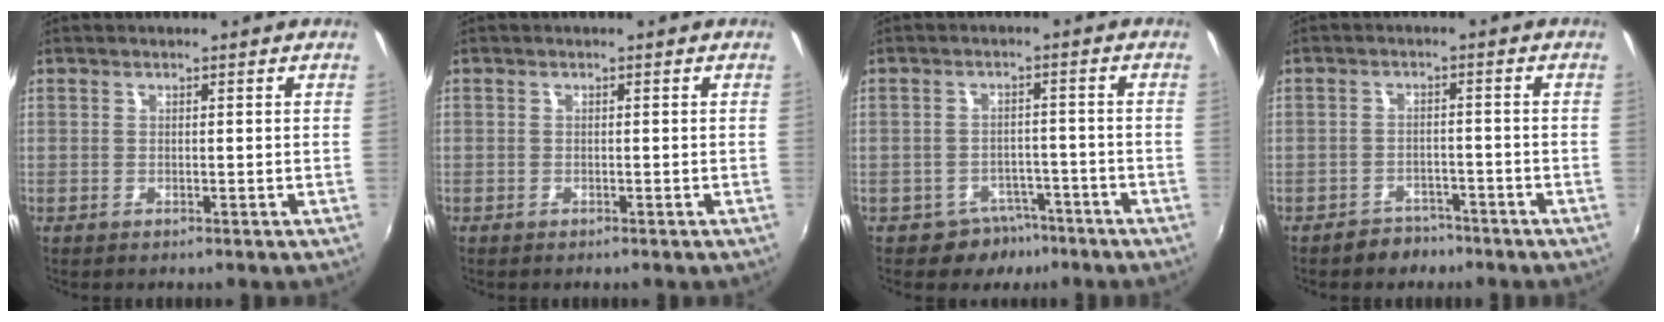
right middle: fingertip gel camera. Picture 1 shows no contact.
{"total": 0.7, "force": [-0.5, 0.6, 0.0], "torque": [-0.002, 0.002, -0.008]}
{"total": 5.6, "force": [-3.9, 4.0, 0.6], "torque": [-0.016, 0.020, -0.047]}
{"total": 4.4, "force": [-3.6, 2.5, 0.4], "torque": [-0.018, 0.008, -0.052]}